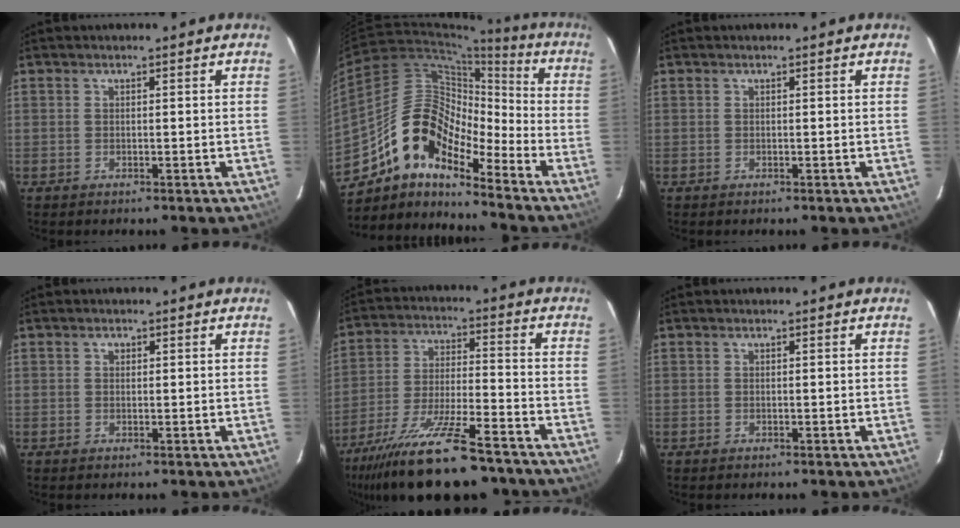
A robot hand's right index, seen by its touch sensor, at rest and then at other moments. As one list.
[{"total": 14.9, "force": [-10.5, 6.0, 8.7], "torque": [-0.147, 0.012, -0.212]}, {"total": 0.0}, {"total": 0.7, "force": [0.2, 0.6, 0.2], "torque": [-0.002, 0.004, 0.003]}, {"total": 21.6, "force": [-17.3, 4.4, 12.2], "torque": [-0.243, -0.046, -0.280]}, {"total": 0.0}]